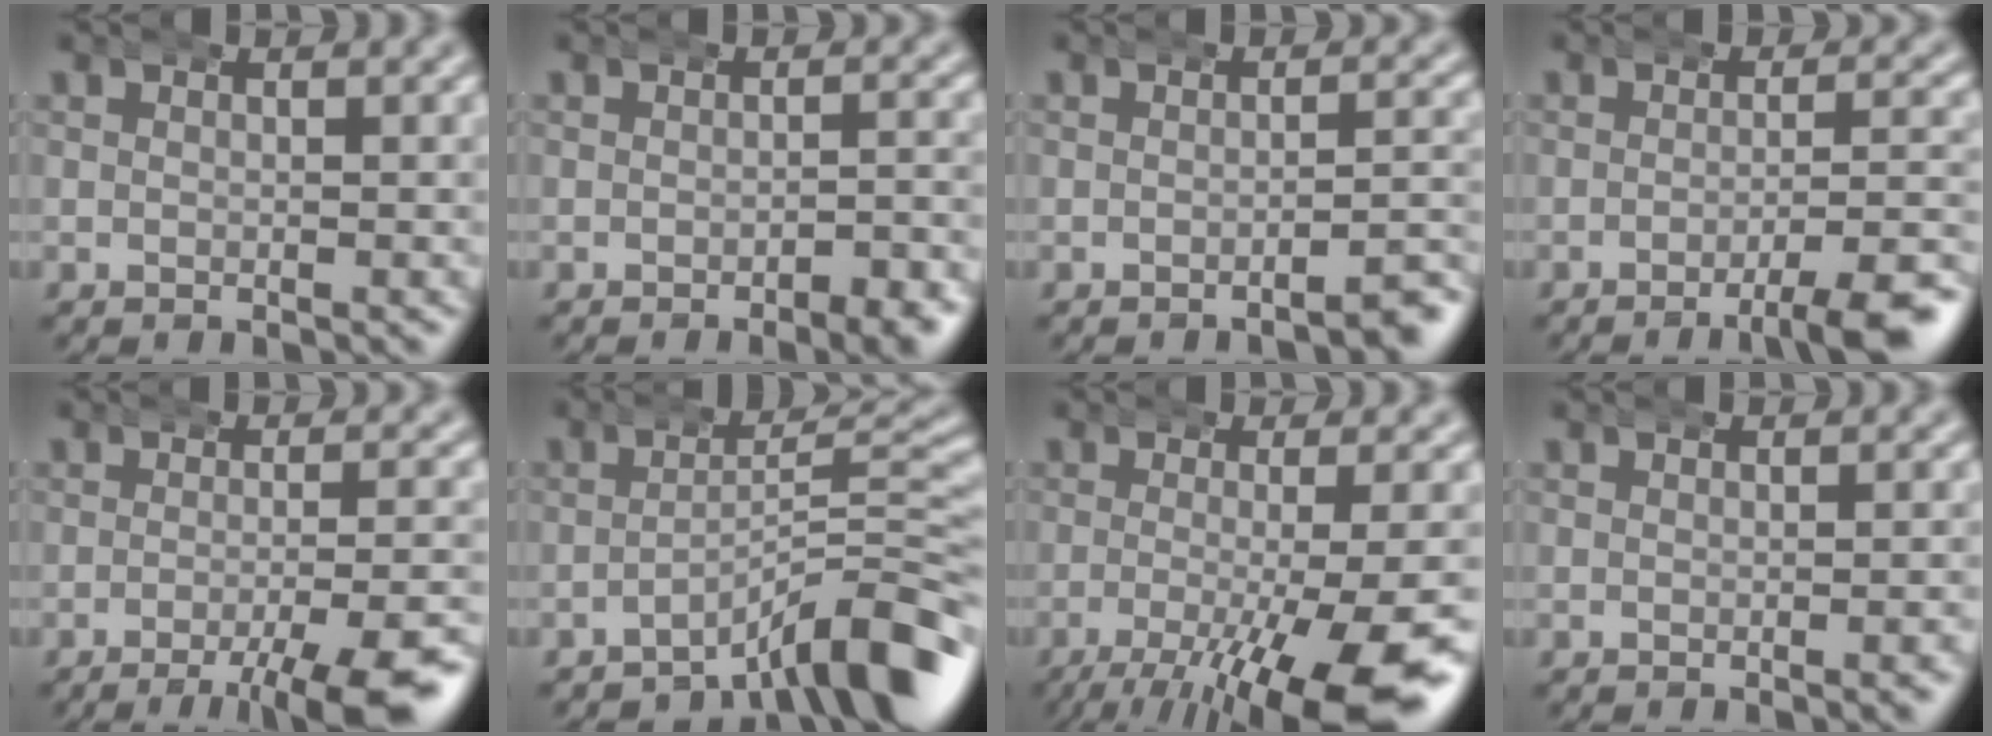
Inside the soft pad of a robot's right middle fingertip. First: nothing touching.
{"total": 2.3, "force": [-1.8, 0.3, 1.3], "torque": [-0.017, 0.003, -0.034]}
{"total": 3.6, "force": [-3.1, 0.5, 1.7], "torque": [-0.019, 0.000, -0.051]}
{"total": 5.0, "force": [-3.3, 0.5, 3.6], "torque": [-0.051, -0.003, -0.055]}
{"total": 7.0, "force": [-4.9, 1.1, 4.8], "torque": [-0.054, -0.003, -0.076]}
{"total": 7.4, "force": [-4.6, 1.5, 5.5], "torque": [-0.072, 0.005, -0.067]}
{"total": 9.9, "force": [-4.5, 3.1, 8.2], "torque": [-0.127, -0.032, -0.050]}
{"total": 0.7, "force": [-0.5, -0.1, 0.5], "torque": [-0.005, 0.007, -0.012]}